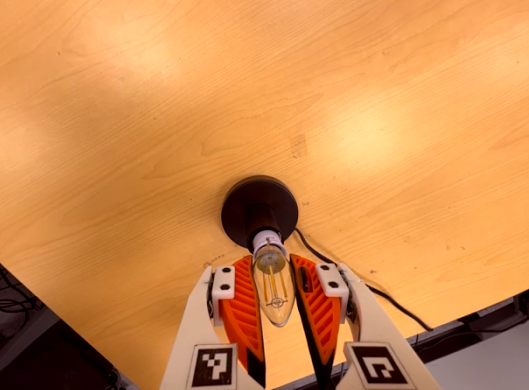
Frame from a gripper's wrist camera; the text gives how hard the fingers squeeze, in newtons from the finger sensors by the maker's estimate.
{"total": 13.6, "left": 14.4, "right": 12.7}